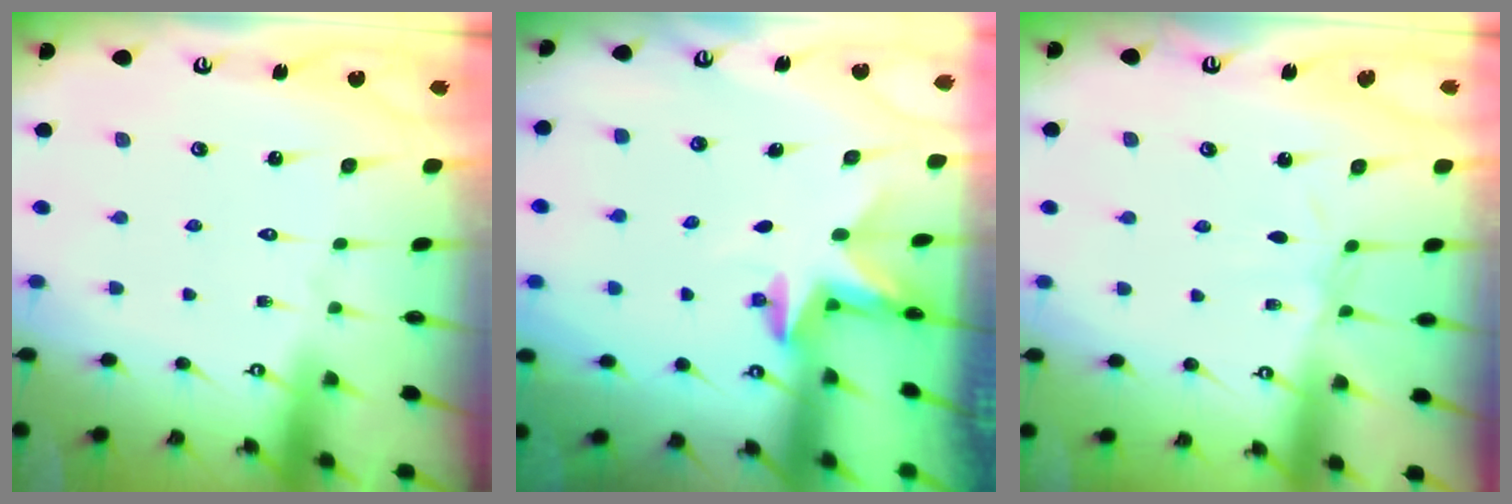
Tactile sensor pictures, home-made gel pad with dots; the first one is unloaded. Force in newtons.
{"total": 2.5, "press": 2.5, "slide": 0.4}
{"total": 2.5, "press": 2.4, "slide": 0.6}